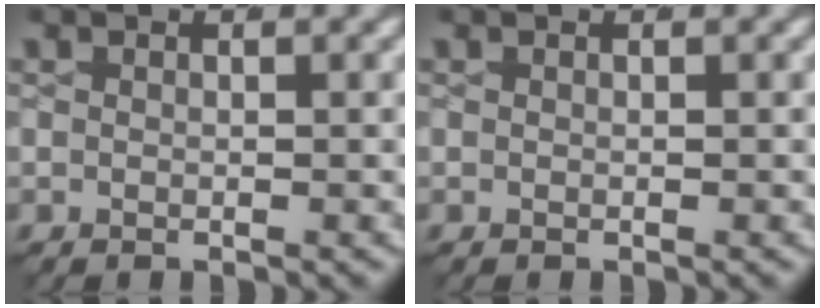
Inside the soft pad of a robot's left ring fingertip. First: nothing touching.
{"total": 0.0}